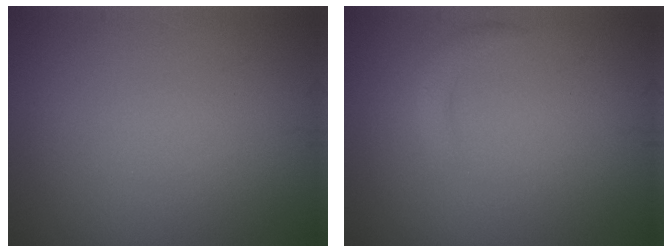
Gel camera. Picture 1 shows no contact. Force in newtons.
{"total": 1.3, "press": 1.3, "slide": 0.1}